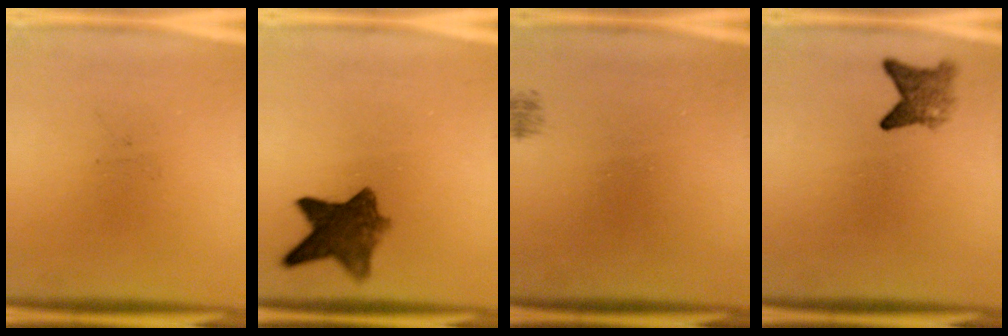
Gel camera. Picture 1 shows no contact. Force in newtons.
{"total": 8.2}
{"total": 0.7}
{"total": 3.2}